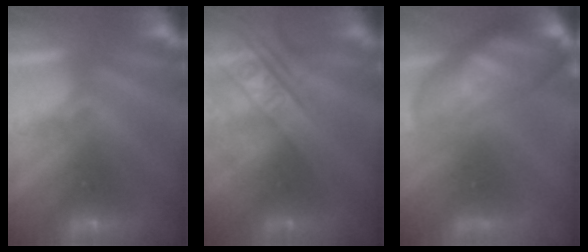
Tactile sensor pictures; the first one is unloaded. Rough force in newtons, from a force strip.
{"total": 2.4}
{"total": 11.6}